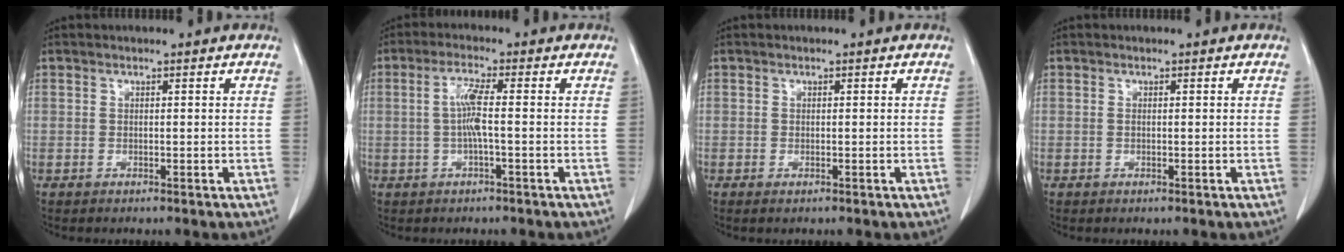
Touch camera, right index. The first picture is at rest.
{"total": 4.2, "force": [-0.3, 0.0, 4.2], "torque": [-0.088, 0.005, -0.005]}
{"total": 0.6, "force": [-0.3, 0.2, 0.5], "torque": [-0.009, -0.002, -0.003]}
{"total": 0.0}